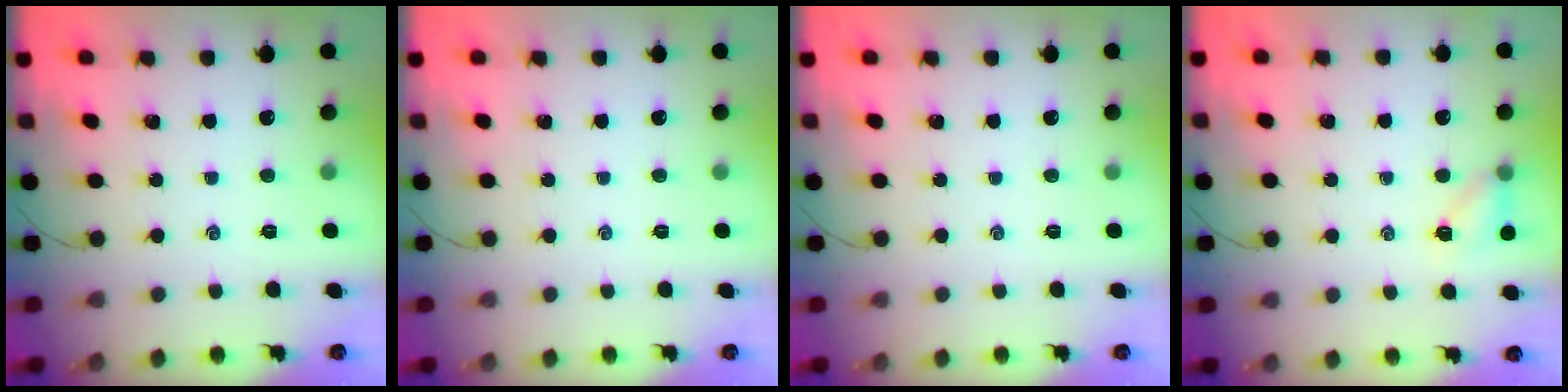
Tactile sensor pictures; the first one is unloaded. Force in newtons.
{"total": 0.0}
{"total": 0.0}
{"total": 5.6, "press": 5.4, "slide": 1.7}